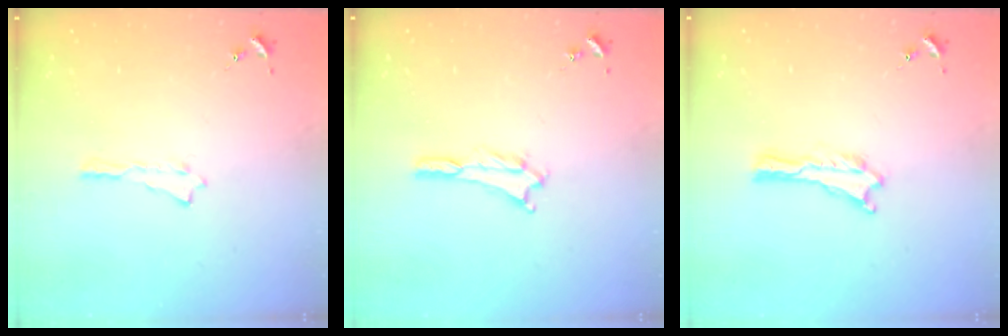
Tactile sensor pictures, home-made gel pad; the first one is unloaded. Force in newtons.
{"total": 0.7, "press": 0.7, "slide": 0.2}
{"total": 0.0}